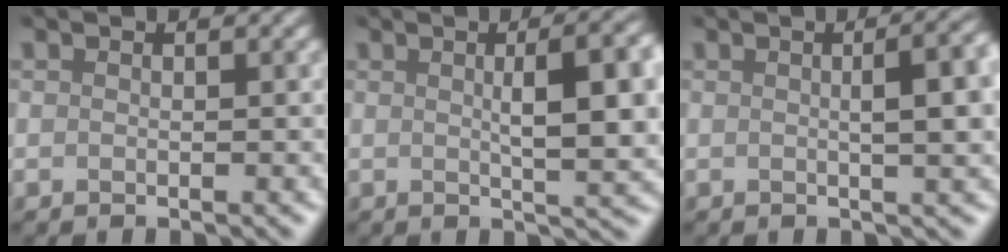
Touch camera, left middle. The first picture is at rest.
{"total": 6.6, "force": [0.8, 1.1, 6.5], "torque": [-0.079, 0.007, 0.016]}
{"total": 4.9, "force": [0.5, 1.1, 4.8], "torque": [-0.036, 0.016, 0.003]}